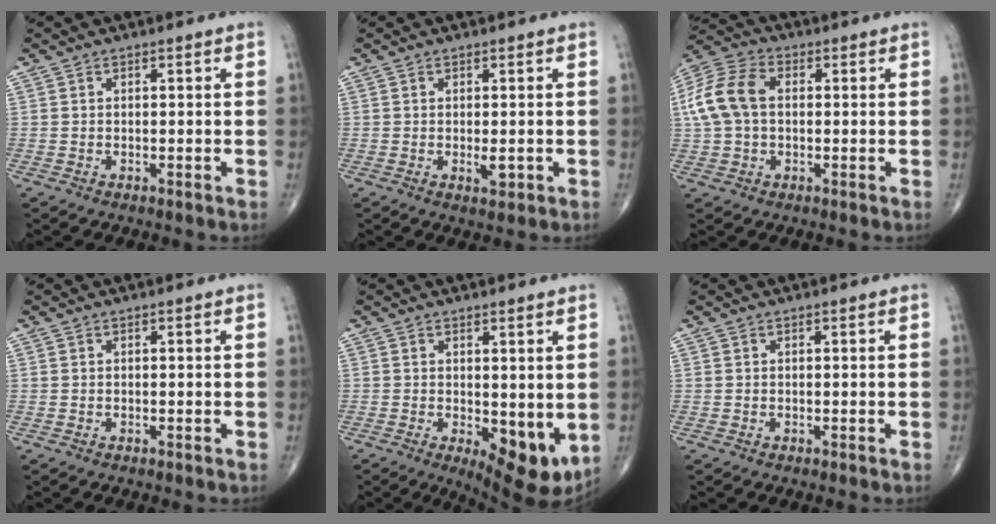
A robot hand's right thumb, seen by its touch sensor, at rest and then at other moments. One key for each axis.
{"total": 2.2, "fx": -0.4, "fy": 0.9, "fz": 2.0, "tx": -0.032, "ty": -0.006, "tz": -0.002}
{"total": 11.3, "fx": 1.1, "fy": 7.6, "fz": 8.4, "tx": -0.180, "ty": 0.029, "tz": 0.015}
{"total": 0.0}
{"total": 9.7, "fx": -1.4, "fy": 4.3, "fz": 8.6, "tx": -0.104, "ty": -0.024, "tz": -0.005}
{"total": 0.0}